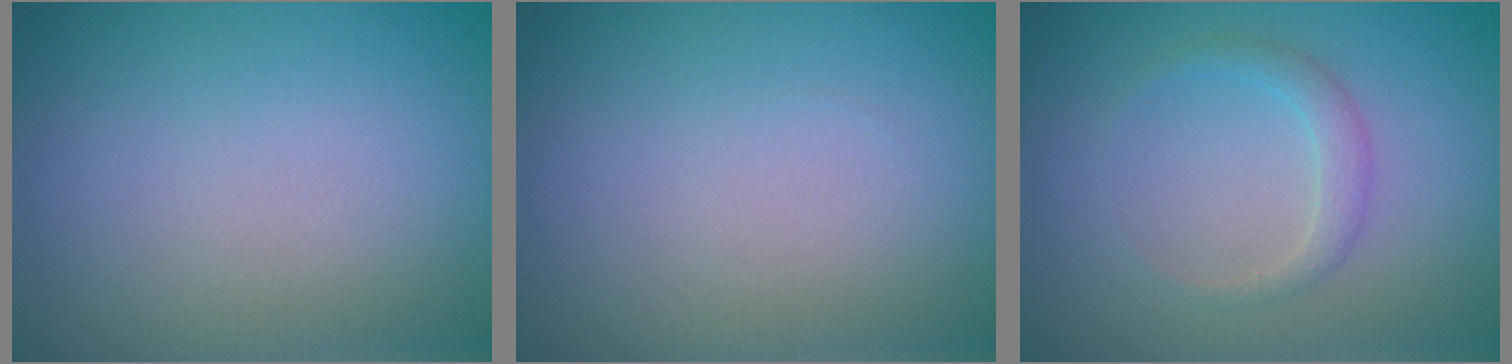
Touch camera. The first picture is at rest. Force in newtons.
{"total": 0.0}
{"total": 1.5, "press": 1.5, "slide": 0.2}